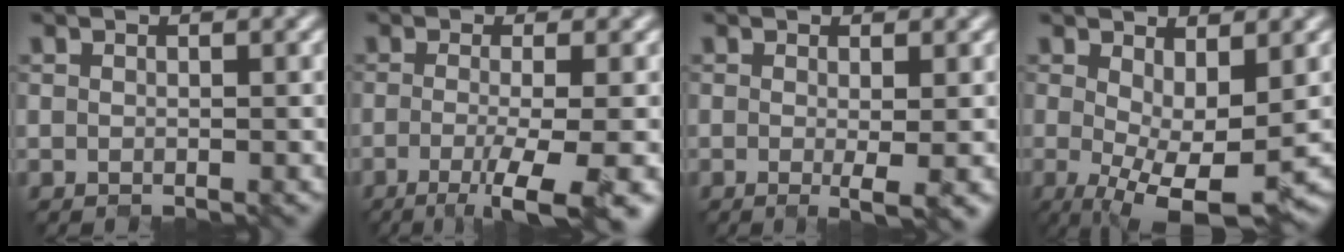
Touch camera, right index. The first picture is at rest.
{"total": 7.4, "force": [-2.9, 1.9, 6.5], "torque": [-0.085, -0.015, -0.045]}
{"total": 2.4, "force": [-0.4, 0.3, 2.4], "torque": [-0.036, -0.010, -0.004]}
{"total": 7.6, "force": [-1.2, 2.5, 7.0], "torque": [-0.120, -0.017, -0.012]}